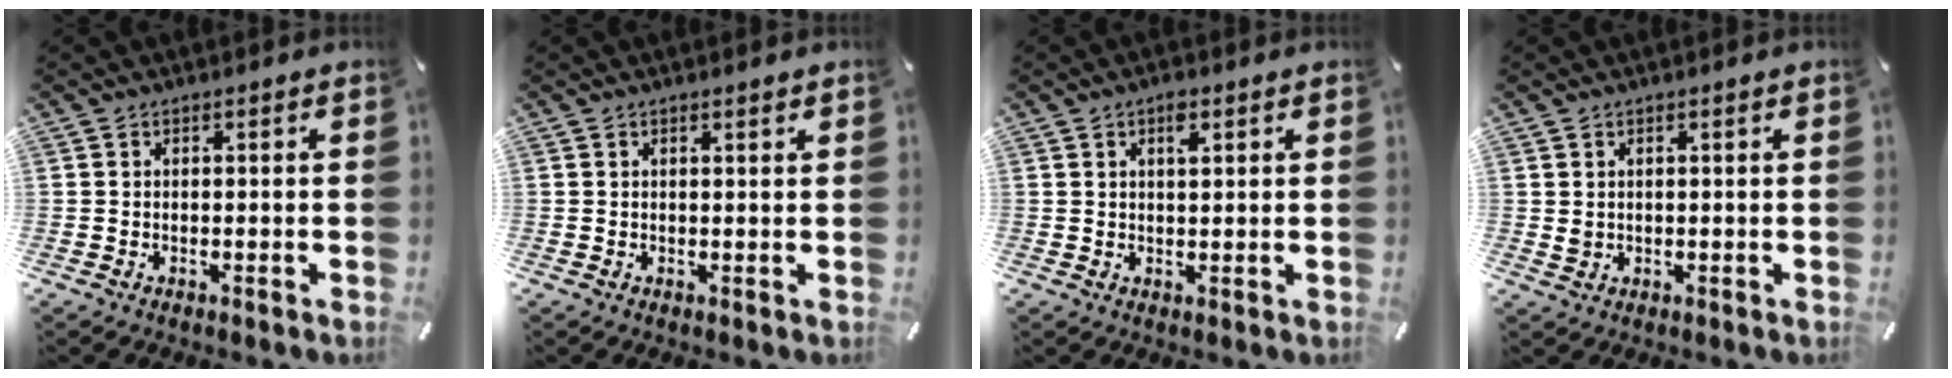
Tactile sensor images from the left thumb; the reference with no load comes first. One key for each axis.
{"total": 0.7, "fx": 0.5, "fy": 0.1, "fz": 0.4, "tx": -0.008, "ty": 0.000, "tz": 0.009}
{"total": 3.1, "fx": 1.5, "fy": 1.4, "fz": 2.4, "tx": -0.036, "ty": -0.002, "tz": 0.021}
{"total": 1.4, "fx": 0.6, "fy": 1.2, "fz": 0.4, "tx": -0.002, "ty": -0.001, "tz": 0.009}